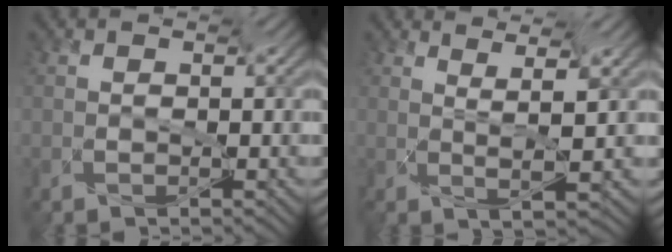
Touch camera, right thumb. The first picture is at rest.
{"total": 4.4, "force": [3.5, -1.0, 2.5], "torque": [-0.039, -0.006, 0.059]}